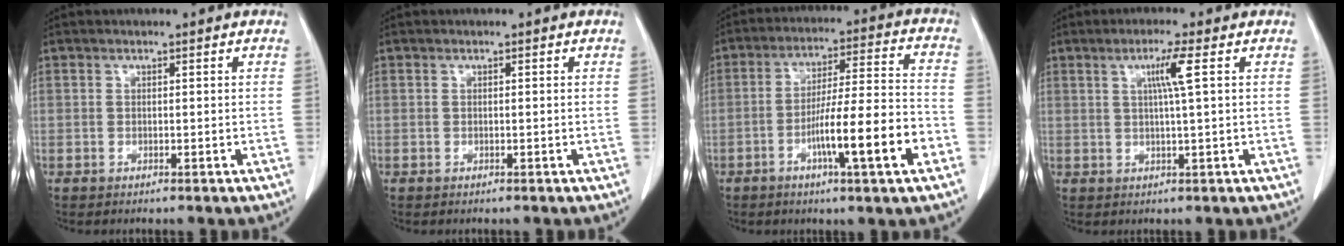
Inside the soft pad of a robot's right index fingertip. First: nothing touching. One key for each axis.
{"total": 0.0}
{"total": 13.5, "fx": -5.2, "fy": 0.2, "fz": 12.4, "tx": -0.204, "ty": 0.002, "tz": -0.084}
{"total": 4.1, "fx": 1.2, "fy": -0.8, "fz": 3.9, "tx": -0.074, "ty": -0.001, "tz": 0.022}